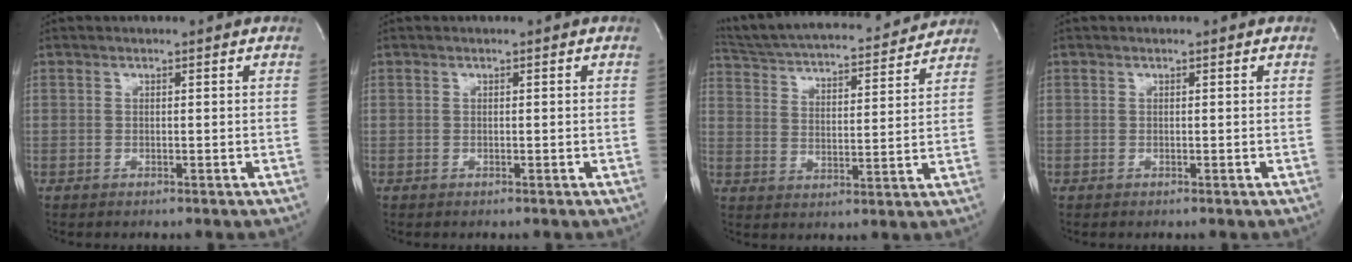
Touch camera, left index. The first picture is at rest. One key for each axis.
{"total": 0.0}
{"total": 18.3, "fx": 16.9, "fy": 2.9, "fz": 6.4, "tx": -0.114, "ty": 0.016, "tz": 0.250}
{"total": 0.0}